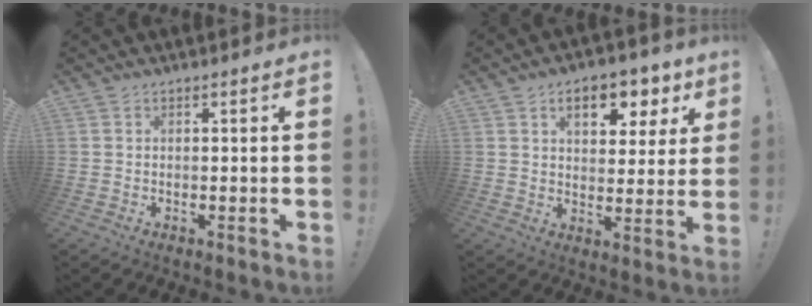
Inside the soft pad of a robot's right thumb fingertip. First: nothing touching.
{"total": 10.2, "force": [5.3, 5.7, 6.7], "torque": [-0.094, -0.020, 0.091]}